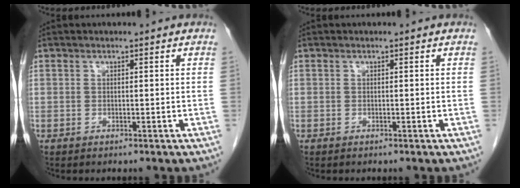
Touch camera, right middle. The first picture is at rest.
{"total": 0.0}